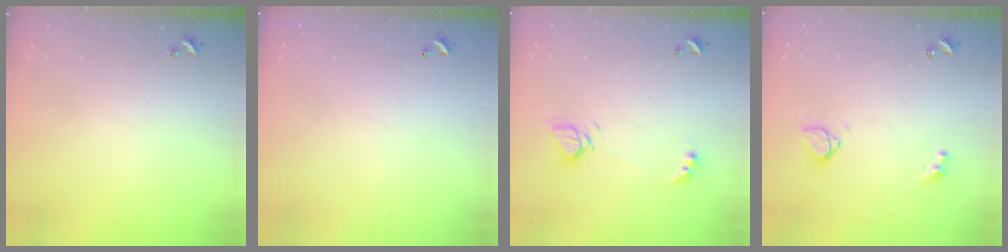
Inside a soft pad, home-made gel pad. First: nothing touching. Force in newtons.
{"total": 2.9, "press": 2.9, "slide": 0.1}
{"total": 7.2, "press": 7.2, "slide": 0.7}
{"total": 3.1, "press": 3.0, "slide": 0.8}